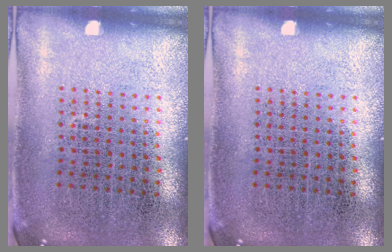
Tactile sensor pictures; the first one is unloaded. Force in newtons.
{"total": 0.0}